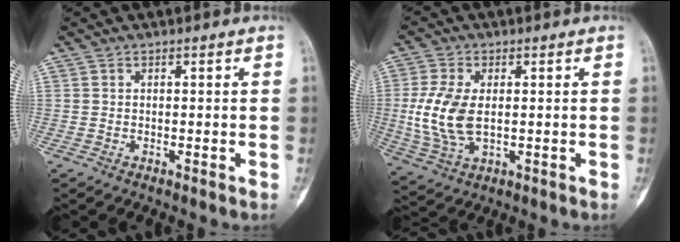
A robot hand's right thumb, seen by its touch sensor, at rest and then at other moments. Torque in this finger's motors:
{"motor_torque": [1.18, 1.02, 0.58, -0.77, 0.23]}